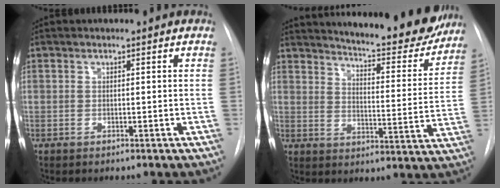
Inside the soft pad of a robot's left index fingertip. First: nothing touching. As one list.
[{"total": 21.3, "force": [19.3, 3.3, 8.3], "torque": [-0.116, -0.069, 0.240]}]